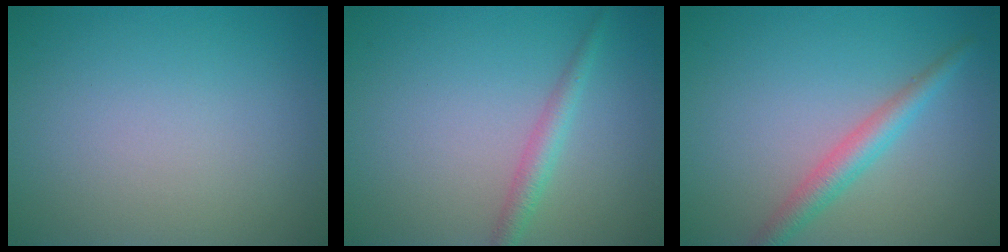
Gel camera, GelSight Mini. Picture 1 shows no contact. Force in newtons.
{"total": 2.0, "press": 2.0, "slide": 0.1}
{"total": 2.8, "press": 2.8, "slide": 0.0}